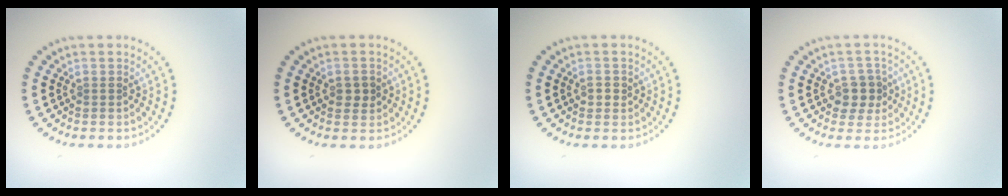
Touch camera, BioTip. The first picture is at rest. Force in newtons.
{"total": 1.5, "press": 1.5, "slide": 0.1}
{"total": 1.1, "press": 1.0, "slide": 0.2}
{"total": 2.7, "press": 2.6, "slide": 1.0}